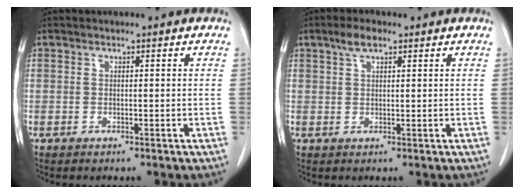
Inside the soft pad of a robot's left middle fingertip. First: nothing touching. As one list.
[{"total": 3.0, "force": [1.9, 1.1, 2.1], "torque": [-0.044, 0.009, 0.037]}]